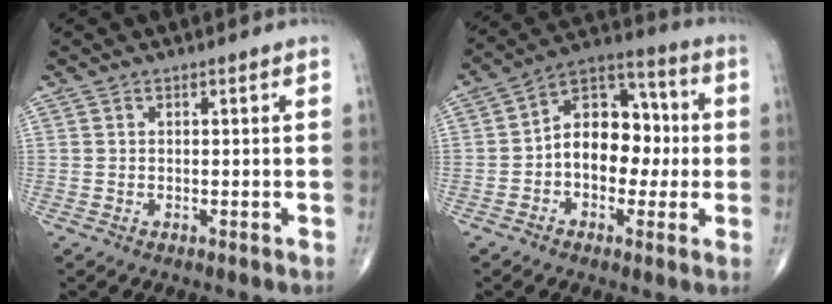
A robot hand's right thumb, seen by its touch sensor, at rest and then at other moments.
{"total": 13.5, "force": [-0.7, 9.3, 9.8], "torque": [-0.111, 0.043, -0.022]}